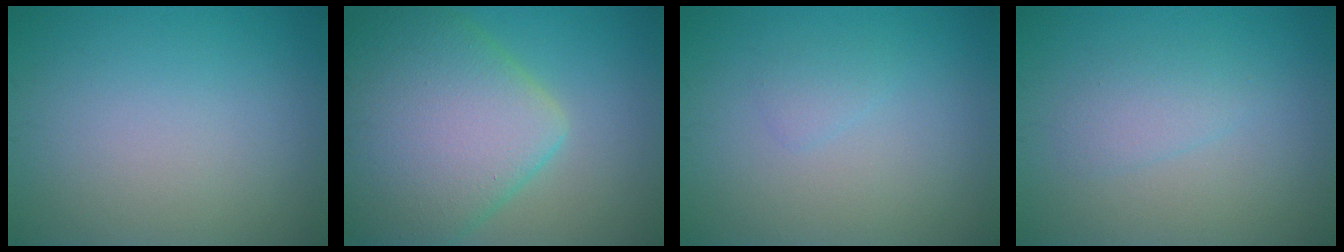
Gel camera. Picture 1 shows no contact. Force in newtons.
{"total": 11.1, "press": 11.1, "slide": 0.5}
{"total": 0.9, "press": 0.9, "slide": 0.1}
{"total": 1.8, "press": 1.8, "slide": 0.1}